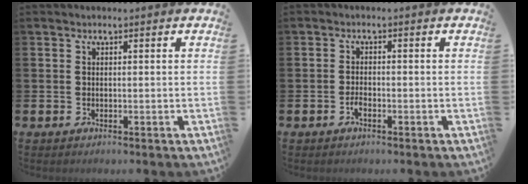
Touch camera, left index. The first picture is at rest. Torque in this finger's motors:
{"motor_torque": [0.27, 0.15, 0.01, 0.02]}